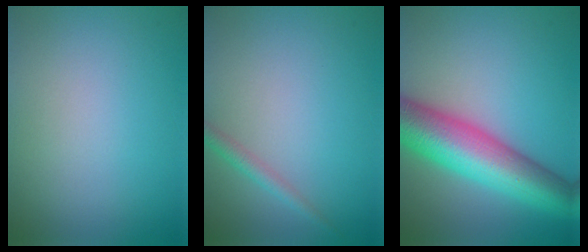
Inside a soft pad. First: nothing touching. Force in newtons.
{"total": 1.5, "press": 1.5, "slide": 0.0}
{"total": 10.3, "press": 10.3, "slide": 0.3}